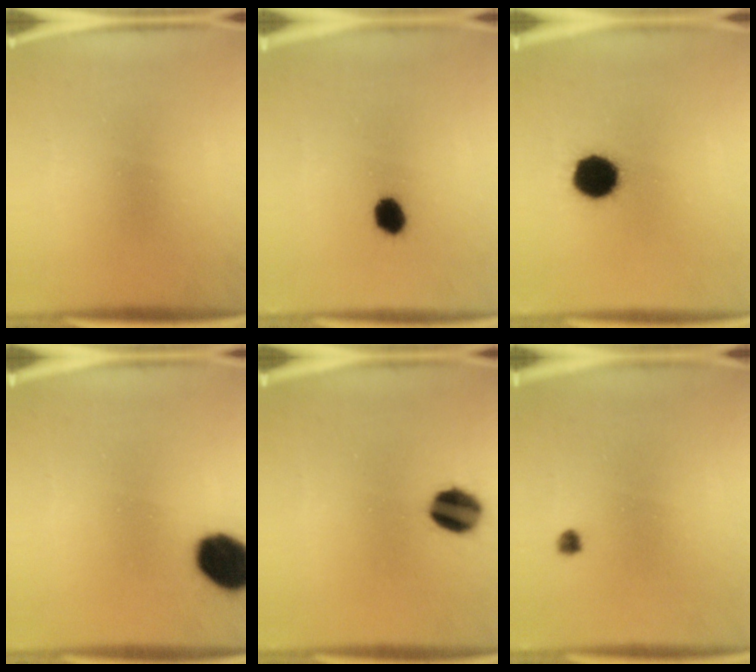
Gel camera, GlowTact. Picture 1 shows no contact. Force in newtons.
{"total": 4.4}
{"total": 12.5}
{"total": 13.1}
{"total": 9.4}
{"total": 1.2}